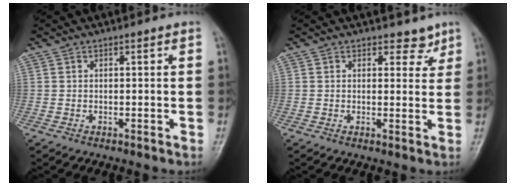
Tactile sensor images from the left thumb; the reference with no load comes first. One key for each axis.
{"total": 3.2, "fx": 2.4, "fy": 2.0, "fz": 0.7, "tx": 0.019, "ty": -0.015, "tz": 0.031}